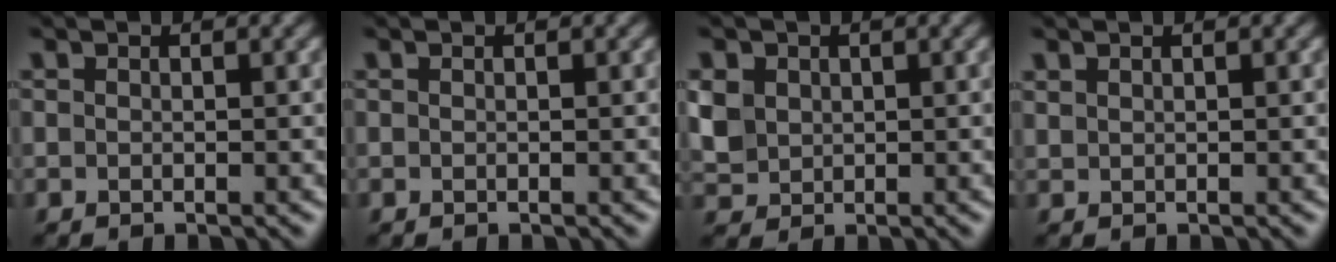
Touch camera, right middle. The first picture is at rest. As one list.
[{"total": 0.0}, {"total": 3.2, "force": [0.8, 2.8, 1.4], "torque": [-0.047, 0.005, 0.014]}, {"total": 0.6, "force": [0.5, 0.2, 0.1], "torque": [-0.003, 0.000, 0.016]}]